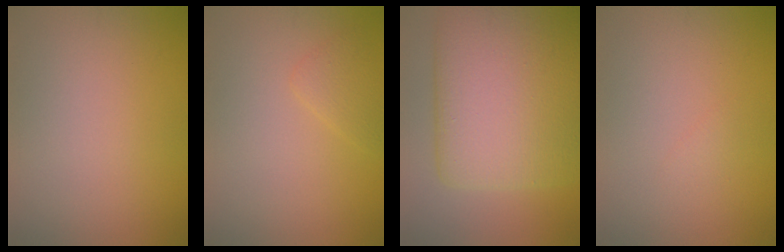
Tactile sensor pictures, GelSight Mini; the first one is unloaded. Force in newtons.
{"total": 1.4, "press": 1.4, "slide": 0.1}
{"total": 13.8, "press": 13.8, "slide": 0.9}
{"total": 0.5, "press": 0.5, "slide": 0.1}